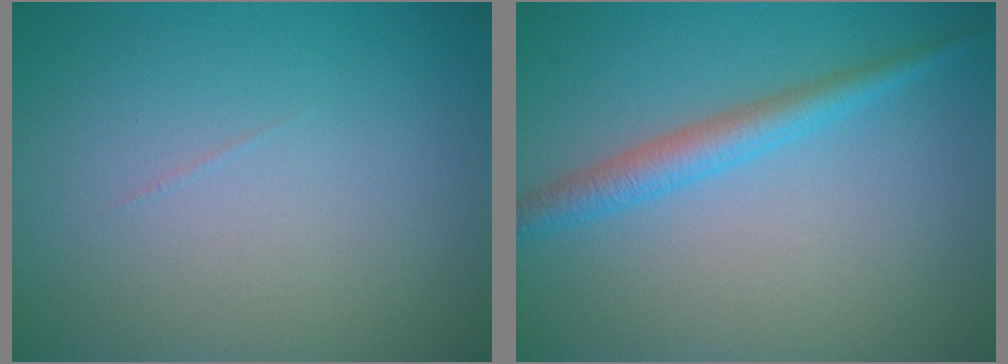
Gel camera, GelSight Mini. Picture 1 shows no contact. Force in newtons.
{"total": 2.7, "press": 2.7, "slide": 0.2}